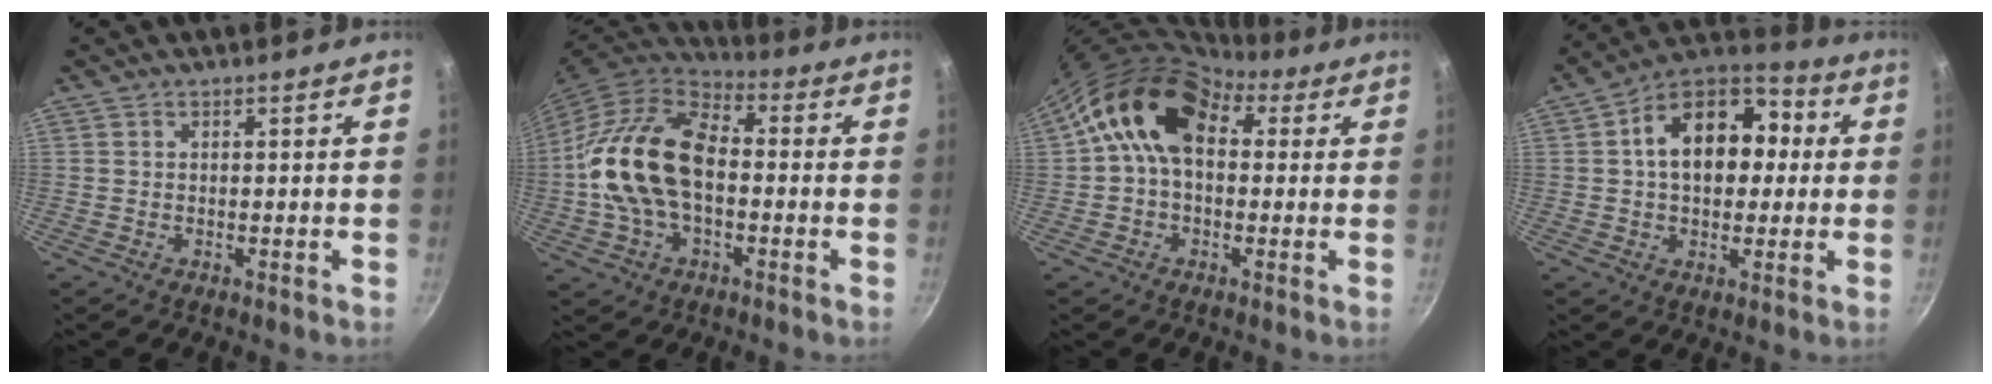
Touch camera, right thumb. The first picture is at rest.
{"total": 18.8, "force": [-1.1, 11.8, 14.6], "torque": [-0.255, 0.034, -0.032]}
{"total": 14.0, "force": [3.0, 9.7, 9.6], "torque": [-0.133, 0.021, 0.029]}
{"total": 17.2, "force": [2.3, 11.9, 12.2], "torque": [-0.151, 0.035, 0.018]}